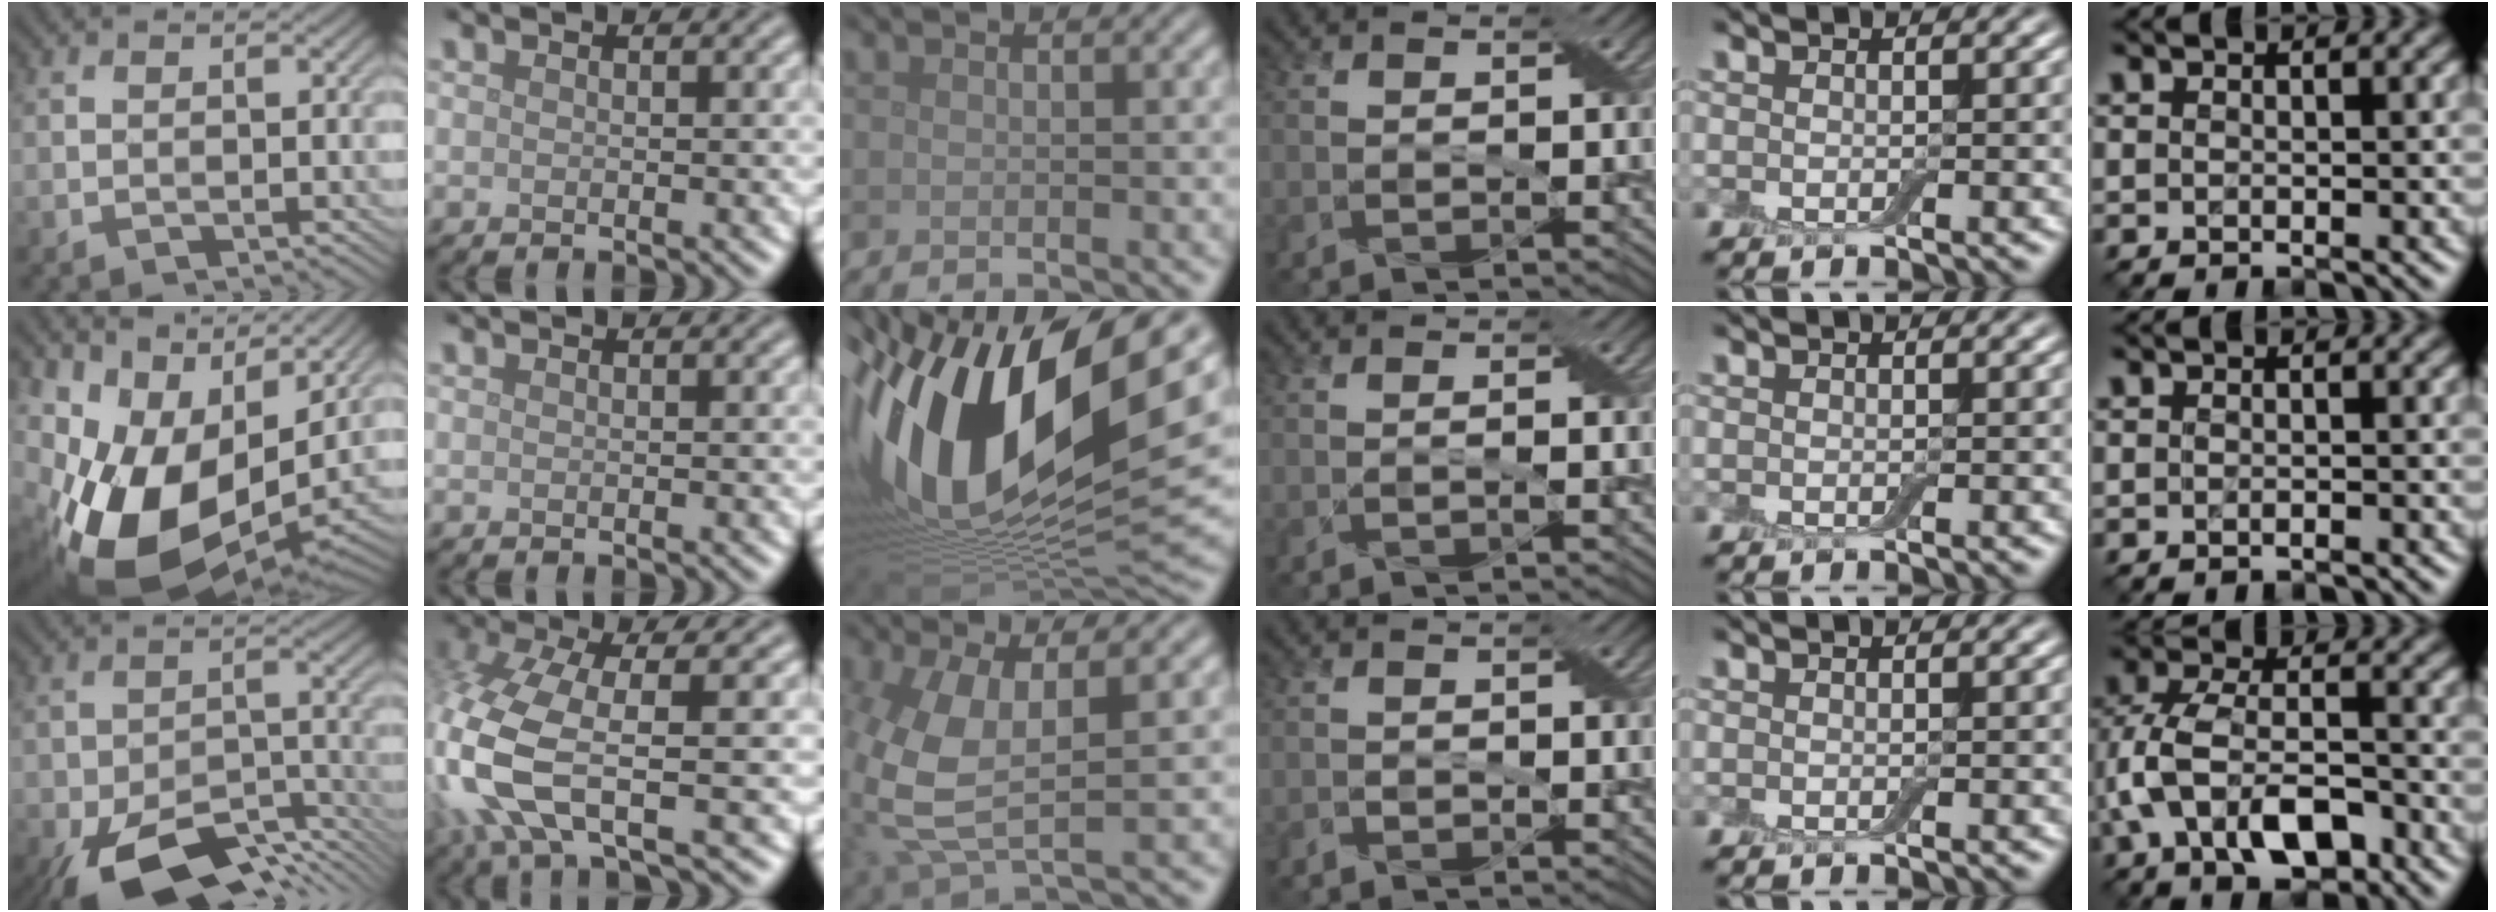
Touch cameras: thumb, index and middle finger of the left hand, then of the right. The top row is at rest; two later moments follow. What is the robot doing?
{"motion": "extract", "object": "airpods case & airpods"}